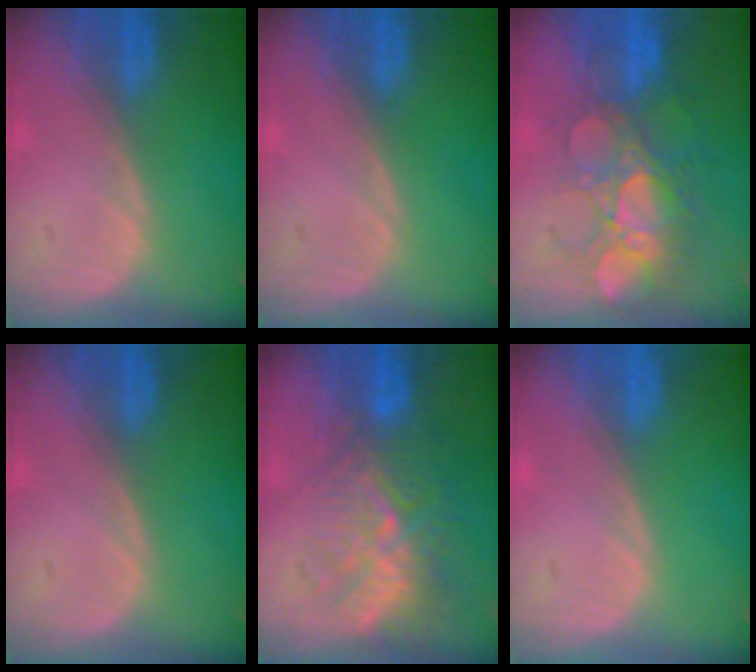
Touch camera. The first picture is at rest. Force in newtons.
{"total": 0.0}
{"total": 8.9, "press": 8.8, "slide": 1.4}
{"total": 0.0}
{"total": 9.3, "press": 8.6, "slide": 3.5}
{"total": 0.0}